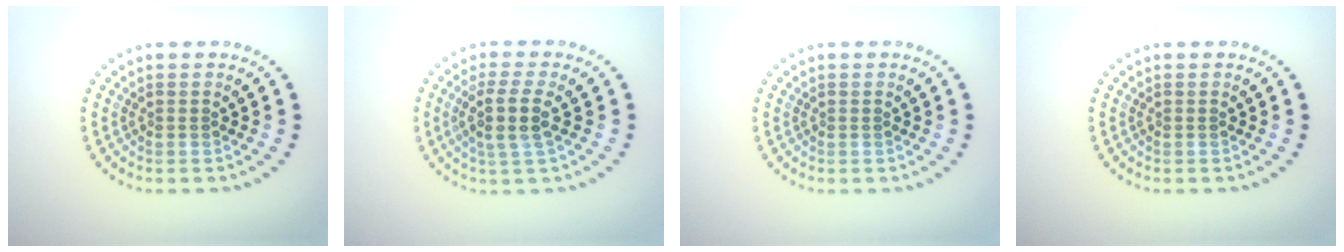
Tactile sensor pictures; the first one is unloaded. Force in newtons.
{"total": 3.0, "press": 2.6, "slide": 1.5}
{"total": 0.0}
{"total": 0.0}